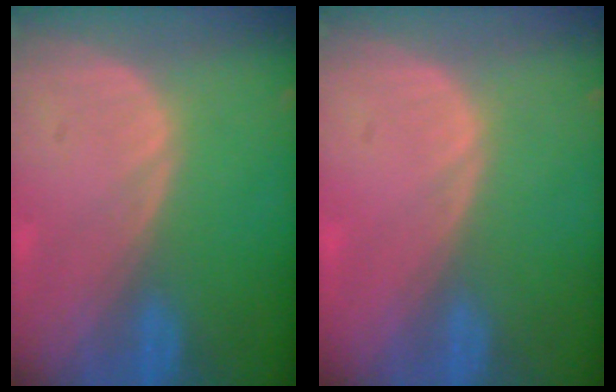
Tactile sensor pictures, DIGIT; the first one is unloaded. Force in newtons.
{"total": 0.6, "press": 0.0, "slide": 0.6}